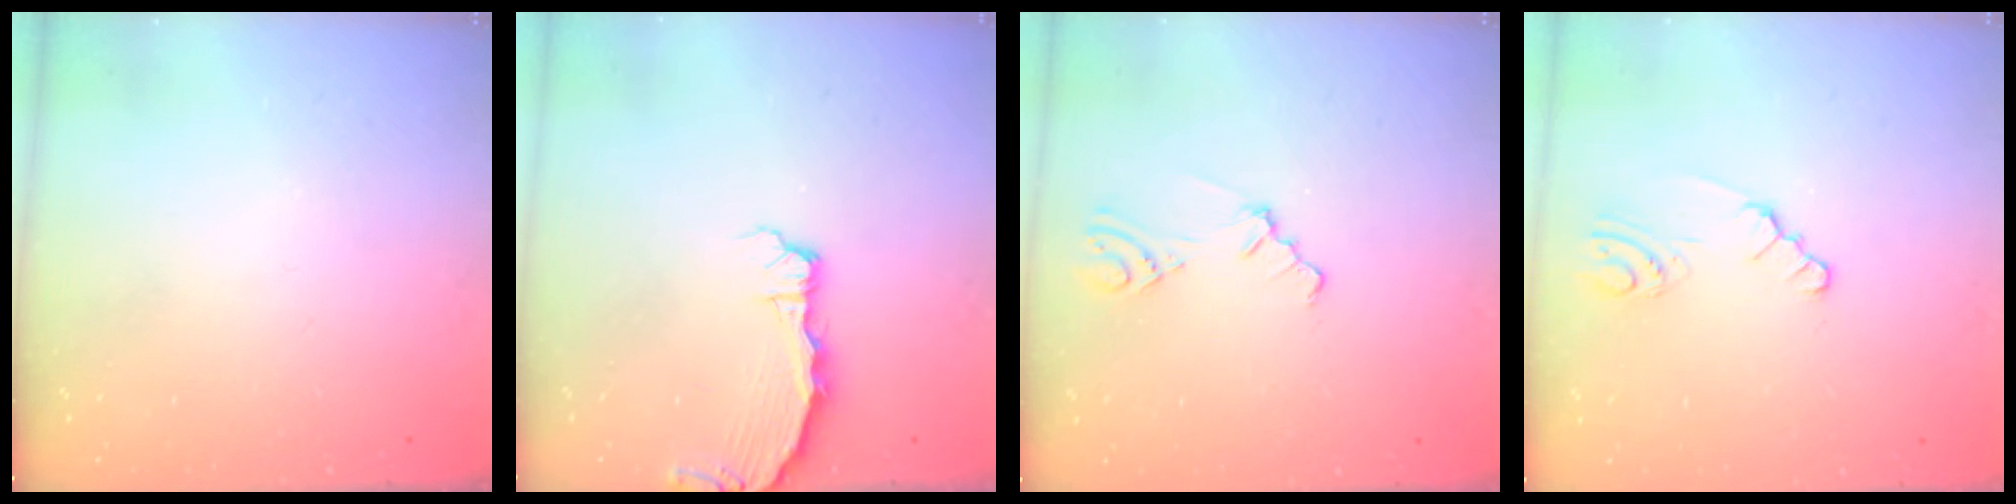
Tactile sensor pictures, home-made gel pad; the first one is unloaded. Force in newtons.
{"total": 2.6, "press": 2.5, "slide": 0.3}
{"total": 2.6, "press": 2.5, "slide": 0.5}
{"total": 2.2, "press": 2.2, "slide": 0.3}